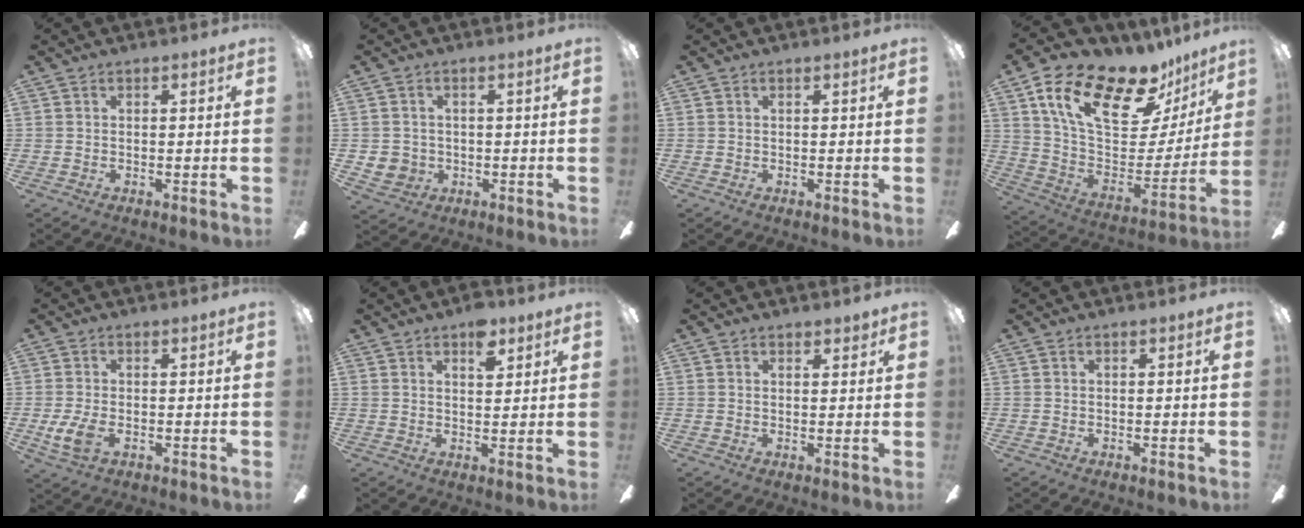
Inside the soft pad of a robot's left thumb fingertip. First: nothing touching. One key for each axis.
{"total": 3.6, "fx": -0.2, "fy": 3.6, "fz": 0.5, "tx": -0.022, "ty": 0.004, "tz": -0.002}
{"total": 0.0}
{"total": 22.4, "fx": 14.2, "fy": 10.6, "fz": 13.6, "tx": -0.221, "ty": -0.083, "tz": 0.248}
{"total": 5.7, "fx": -1.2, "fy": 3.2, "fz": 4.6, "tx": -0.099, "ty": -0.007, "tz": -0.026}
{"total": 6.1, "fx": 4.0, "fy": 3.0, "fz": 3.5, "tx": -0.030, "ty": -0.020, "tz": 0.064}
{"total": 1.8, "fx": 1.5, "fy": 0.8, "fz": 0.6, "tx": -0.005, "ty": -0.002, "tz": 0.026}
{"total": 0.0}